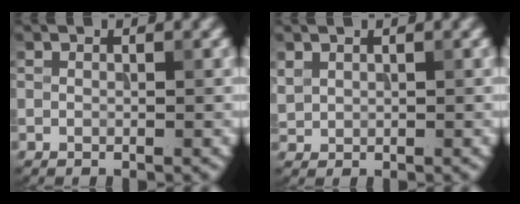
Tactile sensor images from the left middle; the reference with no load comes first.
{"total": 1.1, "force": [0.7, 0.8, 0.3], "torque": [-0.007, 0.000, 0.019]}